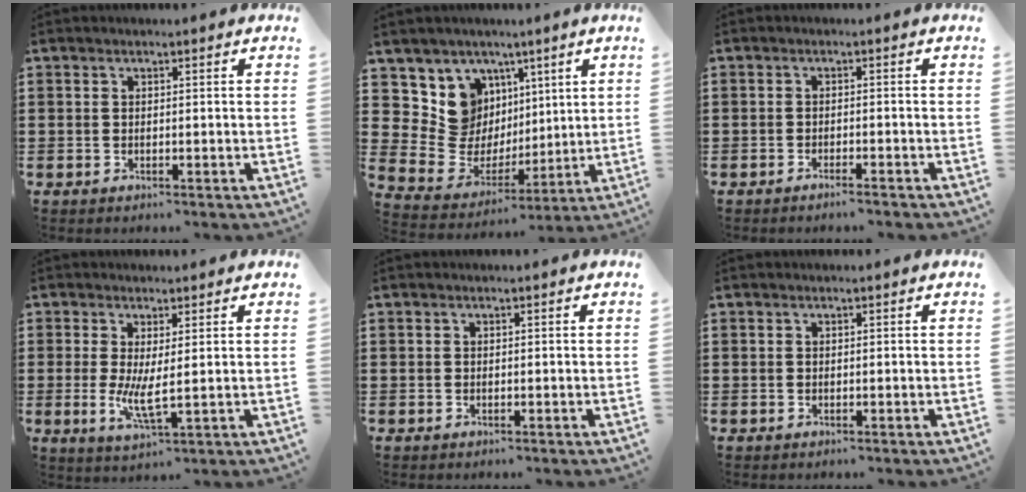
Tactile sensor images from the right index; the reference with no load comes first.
{"total": 10.0, "force": [3.1, 9.3, 1.7], "torque": [-0.070, -0.036, 0.069]}
{"total": 1.3, "force": [-1.2, -0.2, 0.5], "torque": [-0.009, 0.000, -0.023]}
{"total": 5.0, "force": [0.3, 1.3, 4.8], "torque": [-0.089, -0.010, 0.003]}
{"total": 0.0}
{"total": 0.0}